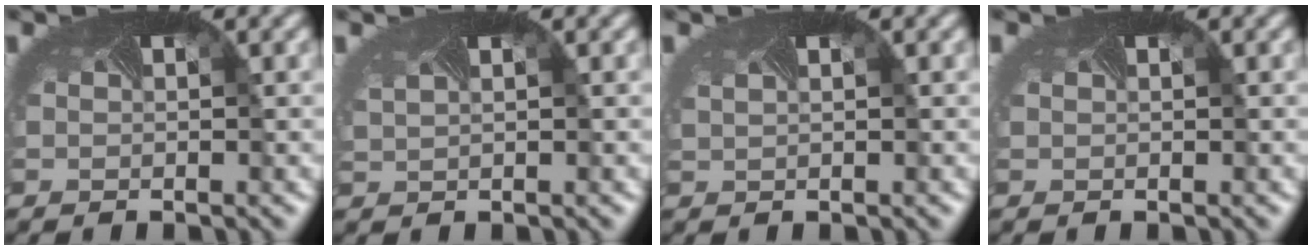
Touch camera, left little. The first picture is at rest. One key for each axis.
{"total": 1.4, "fx": 1.0, "fy": 0.7, "fz": 0.5, "tx": -0.032, "ty": 0.003, "tz": 0.025}
{"total": 1.2, "fx": 0.7, "fy": 0.7, "fz": 0.6, "tx": -0.018, "ty": 0.005, "tz": 0.012}
{"total": 0.8, "fx": 0.3, "fy": 0.5, "fz": 0.6, "tx": -0.016, "ty": 0.005, "tz": 0.006}